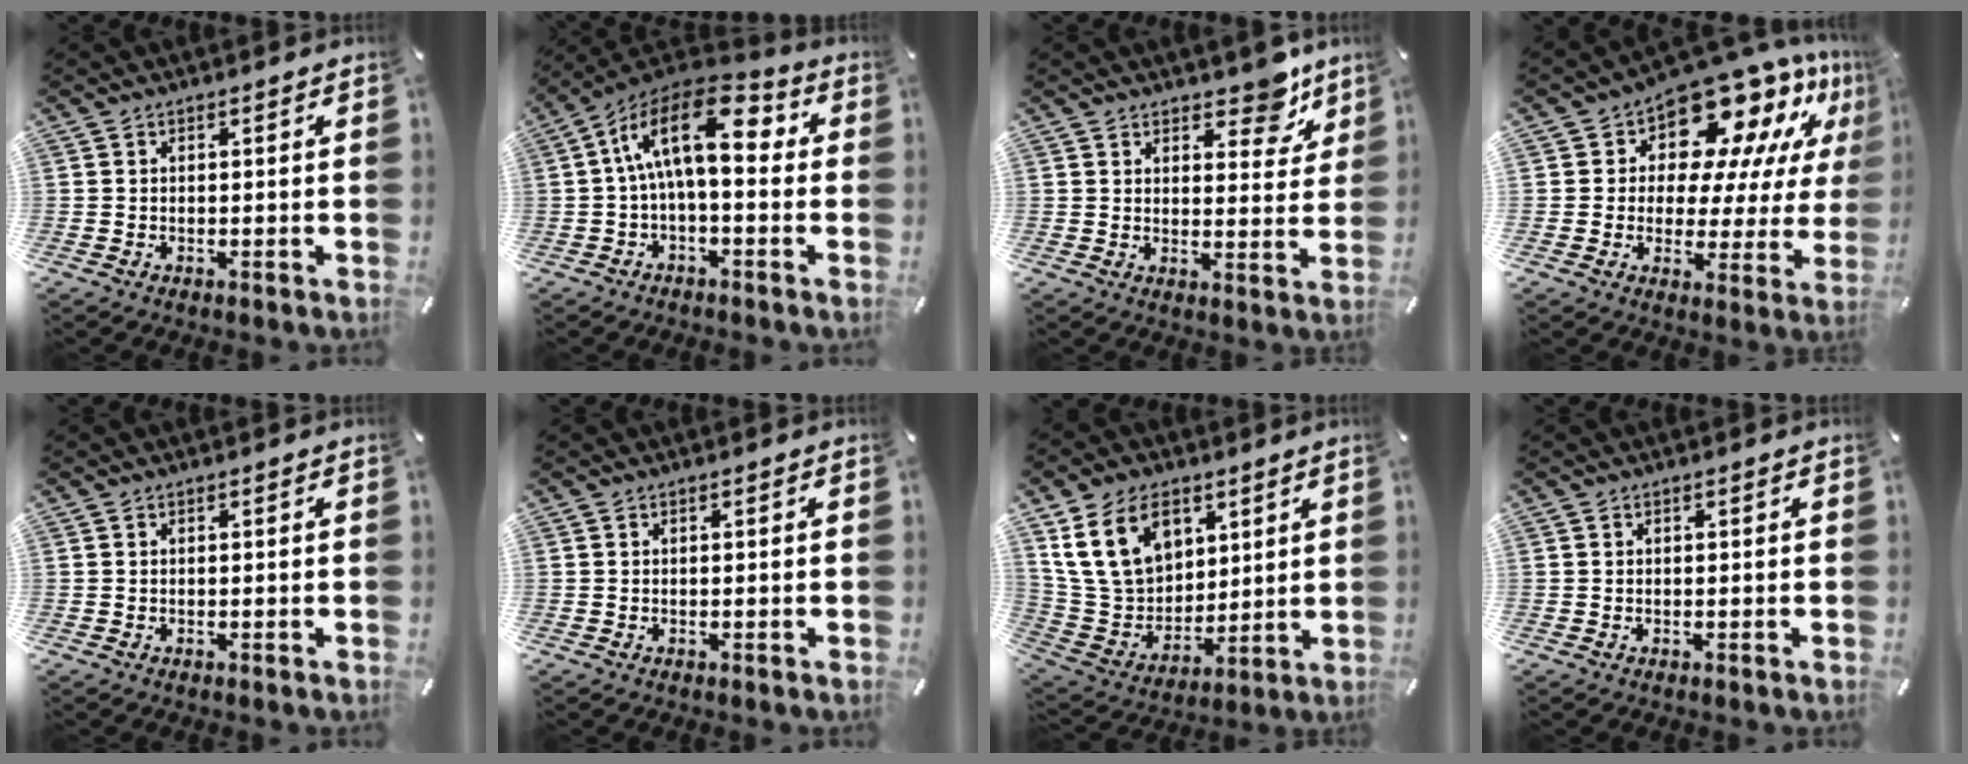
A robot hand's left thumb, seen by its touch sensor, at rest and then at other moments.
{"total": 16.8, "force": [3.0, 8.0, 14.5], "torque": [-0.287, -0.008, 0.042]}
{"total": 8.5, "force": [6.5, 4.4, 3.3], "torque": [-0.008, -0.053, 0.108]}
{"total": 14.5, "force": [11.5, 7.0, 5.4], "torque": [-0.096, -0.100, 0.194]}
{"total": 0.0}
{"total": 0.0}
{"total": 16.4, "force": [7.7, 11.7, 8.4], "torque": [-0.182, -0.020, 0.148]}
{"total": 0.0}